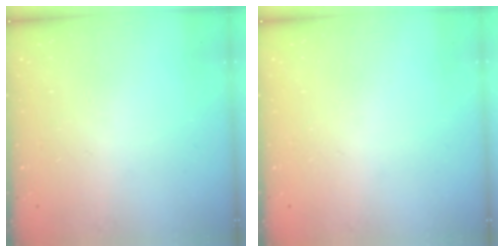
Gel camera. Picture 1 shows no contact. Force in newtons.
{"total": 0.0}